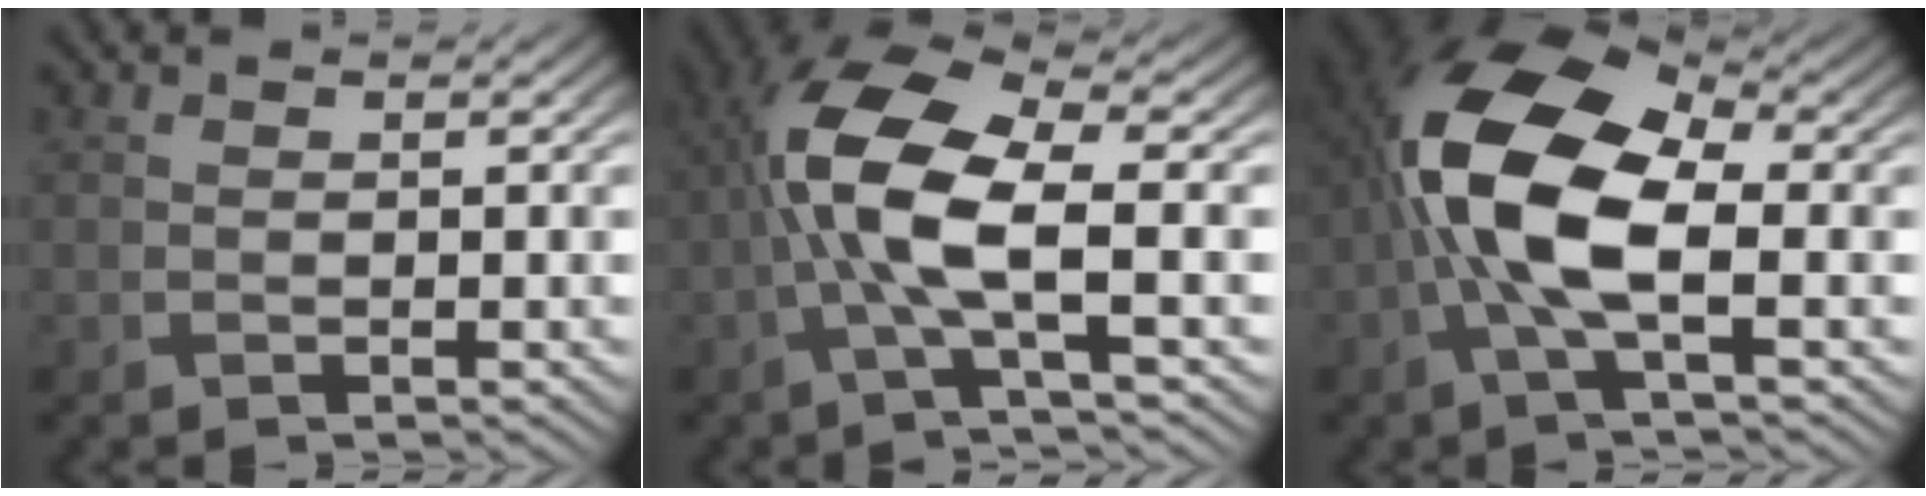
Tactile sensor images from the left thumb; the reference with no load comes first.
{"total": 8.6, "force": [-1.3, 2.5, 8.1], "torque": [-0.178, 0.014, -0.031]}
{"total": 12.4, "force": [-0.9, 5.3, 11.2], "torque": [-0.238, 0.015, -0.027]}